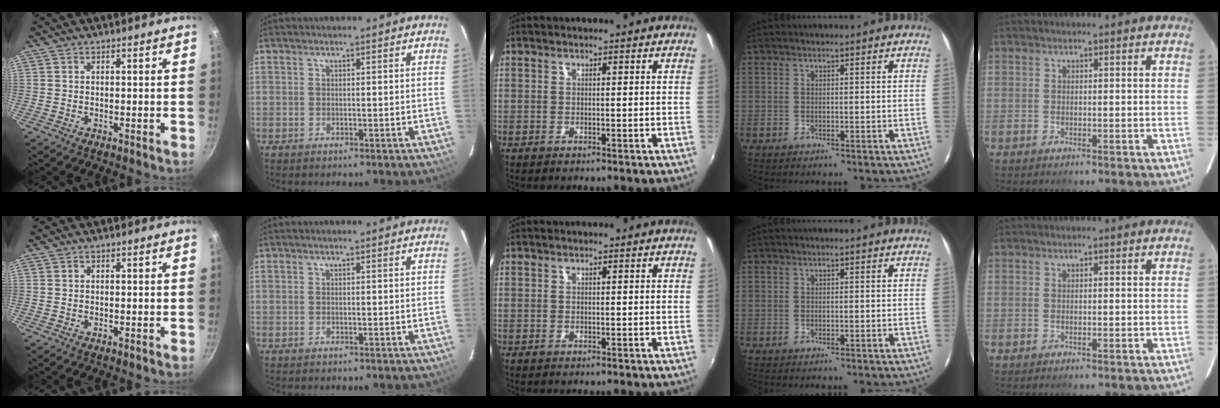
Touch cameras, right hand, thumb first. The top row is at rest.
{}